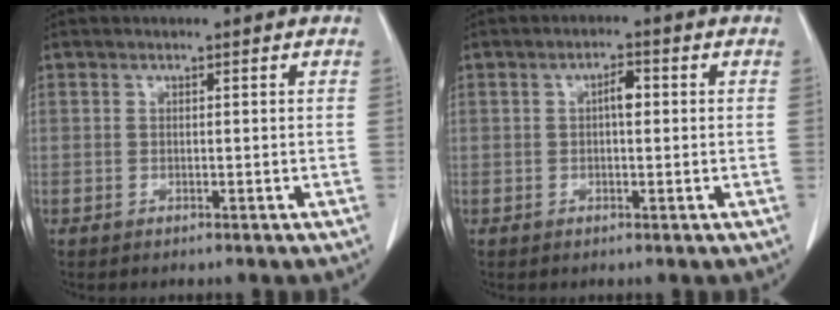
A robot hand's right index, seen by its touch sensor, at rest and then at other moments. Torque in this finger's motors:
{"motor_torque": [0.68, -0.07, 0.31, 0.07]}